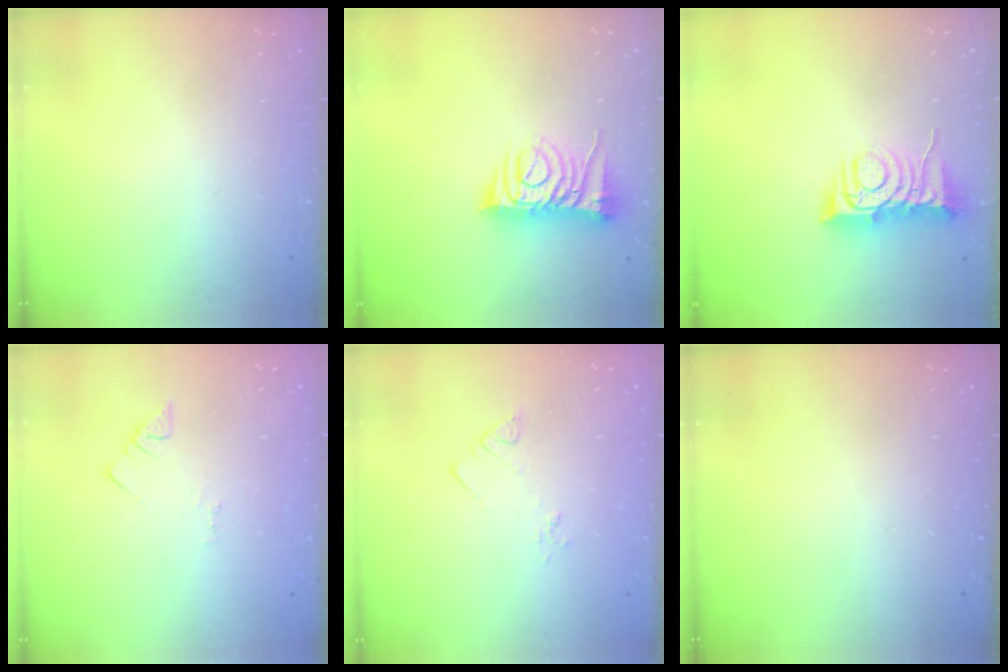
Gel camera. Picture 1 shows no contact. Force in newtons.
{"total": 9.0, "press": 8.9, "slide": 1.4}
{"total": 8.8, "press": 8.8, "slide": 0.4}
{"total": 1.5, "press": 1.5, "slide": 0.3}
{"total": 2.4, "press": 2.4, "slide": 0.4}
{"total": 0.0}